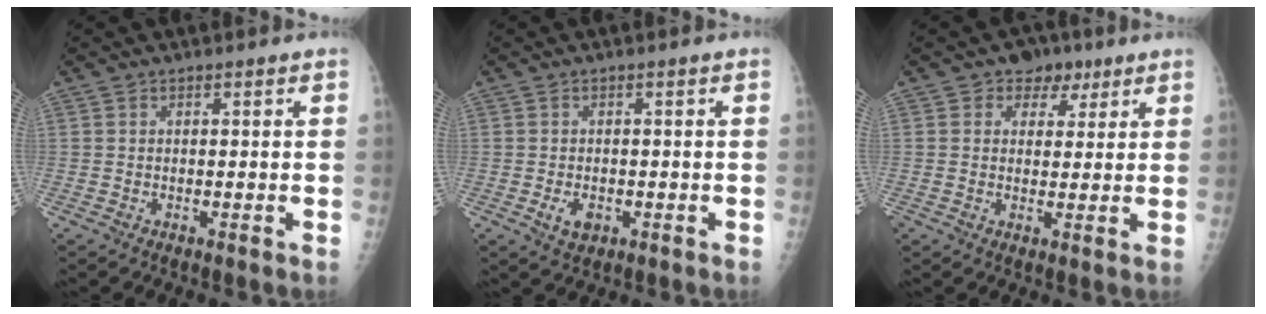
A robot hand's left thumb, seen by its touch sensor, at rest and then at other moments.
{"total": 3.1, "force": [-1.0, 2.1, 2.0], "torque": [-0.027, 0.001, -0.012]}
{"total": 5.8, "force": [2.8, 4.7, 1.8], "torque": [0.013, -0.003, 0.035]}